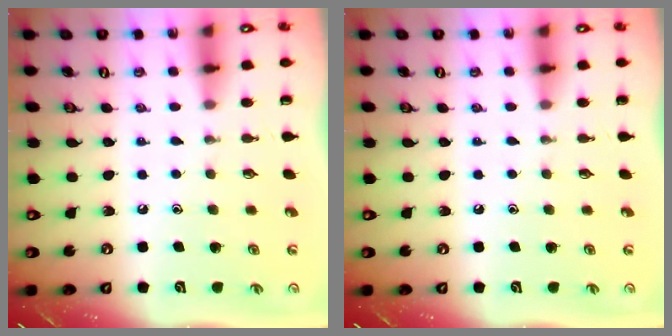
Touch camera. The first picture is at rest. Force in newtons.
{"total": 0.0}